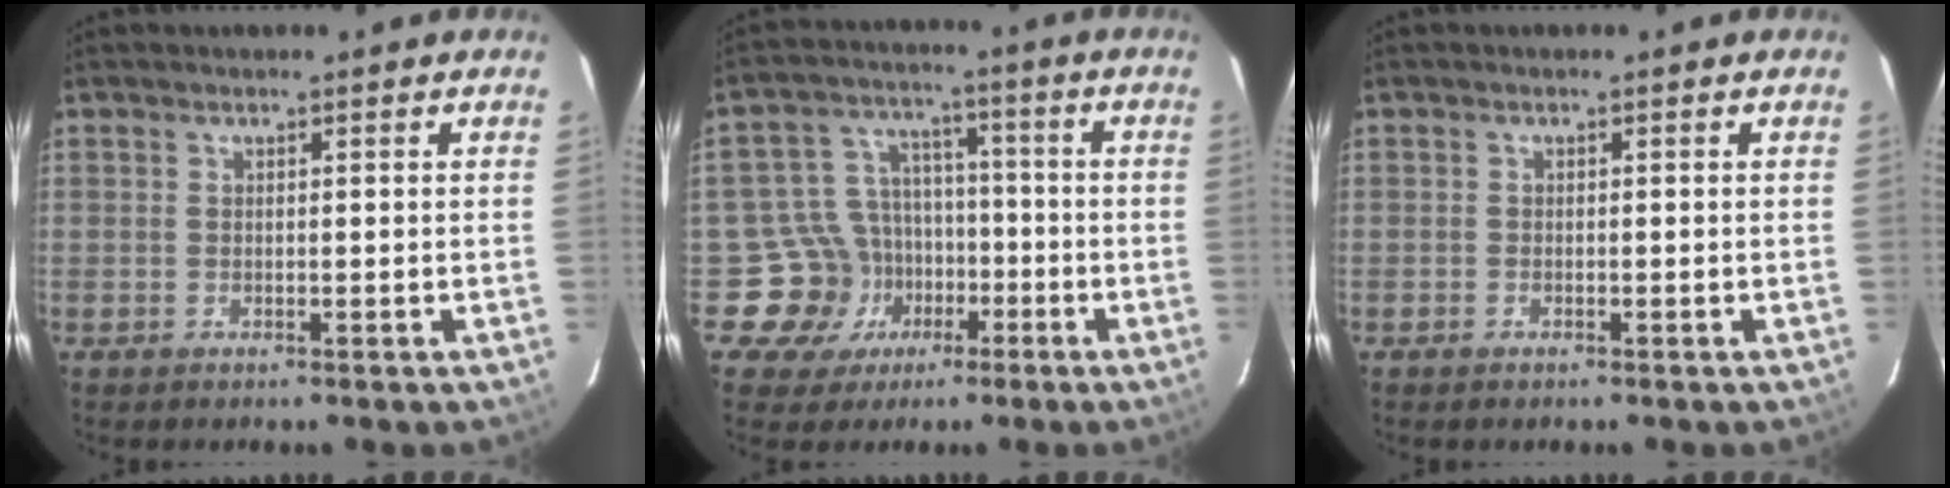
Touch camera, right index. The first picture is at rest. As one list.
[{"total": 10.7, "force": [-4.8, 9.5, 1.3], "torque": [-0.047, 0.040, -0.064]}, {"total": 0.7, "force": [-0.6, 0.4, 0.1], "torque": [-0.004, 0.001, -0.011]}]